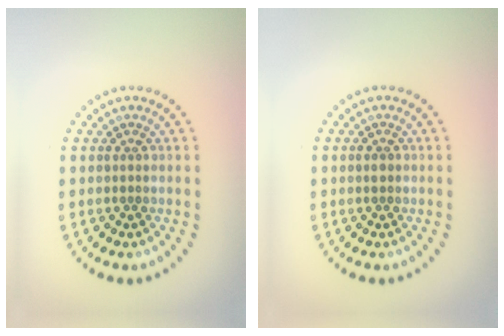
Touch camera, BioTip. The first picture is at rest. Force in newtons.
{"total": 0.9, "press": 0.9, "slide": 0.1}